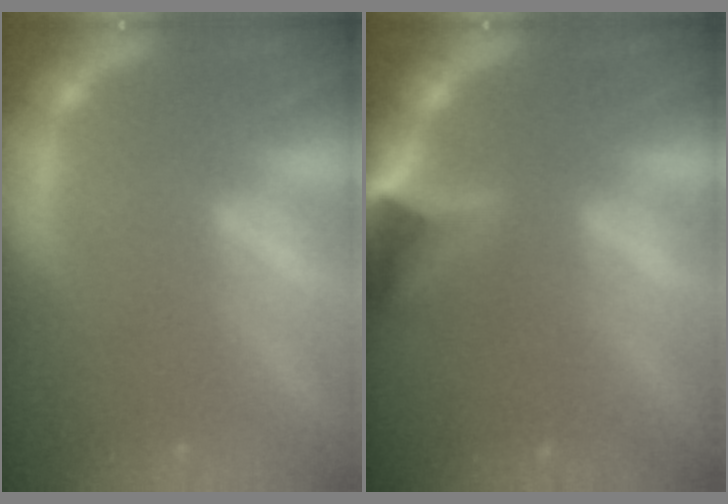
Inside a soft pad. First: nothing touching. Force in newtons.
{"total": 5.9}